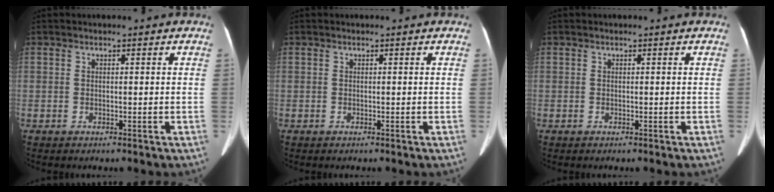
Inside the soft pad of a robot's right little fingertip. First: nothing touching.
{"total": 0.0}
{"total": 0.0}